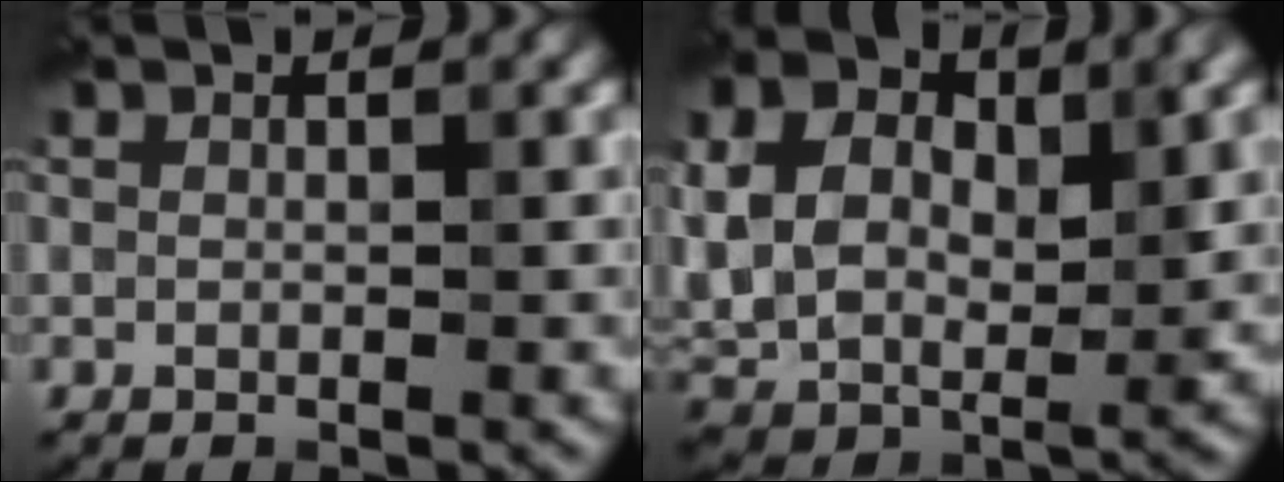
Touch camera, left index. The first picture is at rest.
{"total": 9.8, "force": [1.9, 6.4, 7.1], "torque": [-0.160, 0.003, 0.029]}